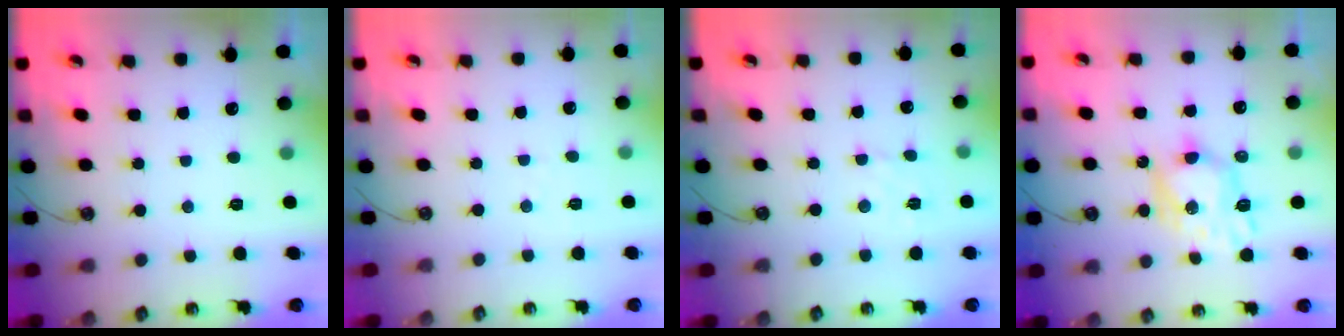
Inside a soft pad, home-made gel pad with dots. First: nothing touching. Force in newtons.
{"total": 2.6, "press": 2.6, "slide": 0.4}
{"total": 2.8, "press": 2.8, "slide": 0.5}
{"total": 8.6, "press": 8.6, "slide": 0.8}